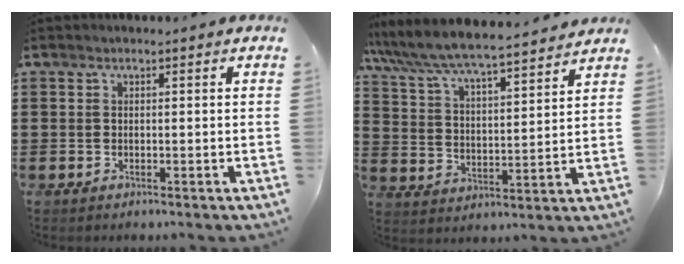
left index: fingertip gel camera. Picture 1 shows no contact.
{"total": 6.2, "force": [5.9, 0.0, 2.0], "torque": [-0.066, -0.043, 0.095]}